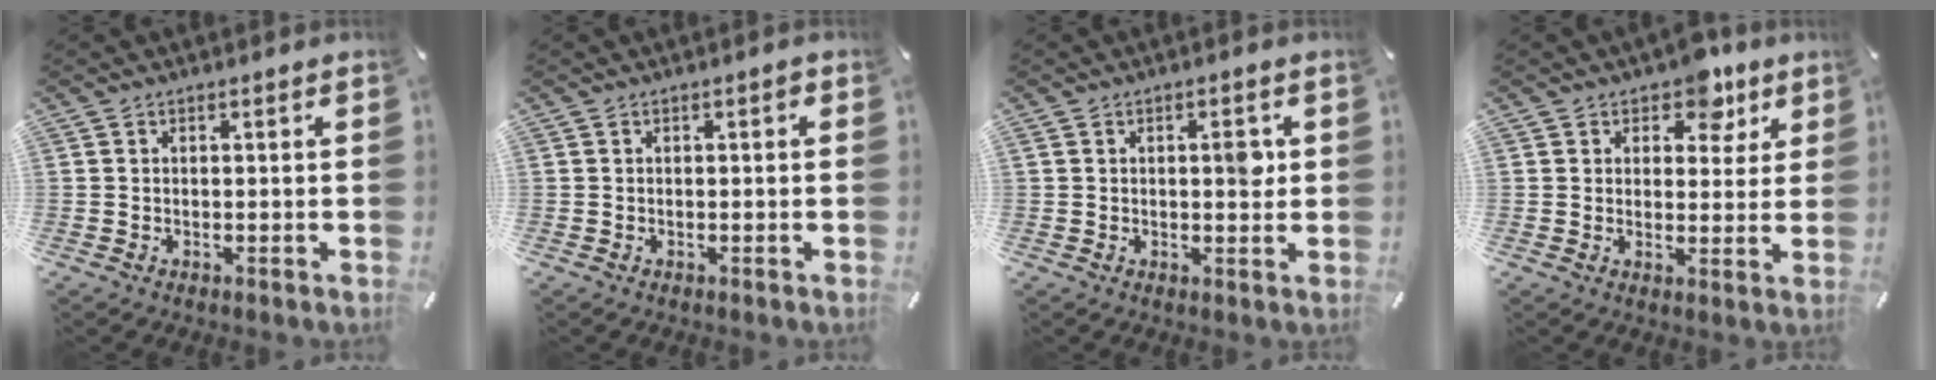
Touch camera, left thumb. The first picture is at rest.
{"total": 0.7, "force": [0.0, 0.3, 0.6], "torque": [-0.011, 0.003, -0.003]}
{"total": 4.5, "force": [0.9, 2.0, 3.9], "torque": [-0.047, -0.006, 0.005]}
{"total": 7.7, "force": [4.8, 5.0, 3.3], "torque": [-0.023, -0.029, 0.077]}